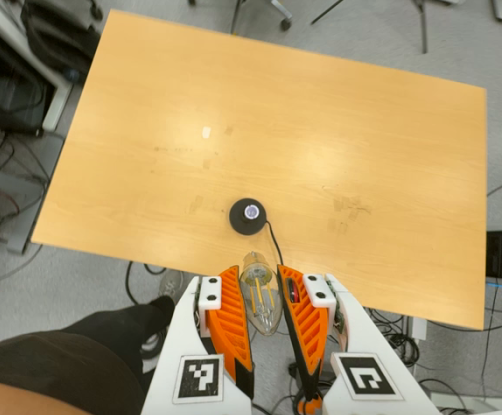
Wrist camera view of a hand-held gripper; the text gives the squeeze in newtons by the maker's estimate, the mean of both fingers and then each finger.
{"total": 14.7, "left": 17.0, "right": 12.4}